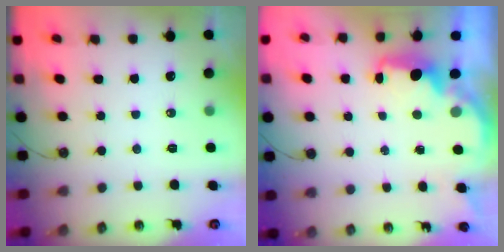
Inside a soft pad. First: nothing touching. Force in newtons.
{"total": 2.9, "press": 2.8, "slide": 0.9}